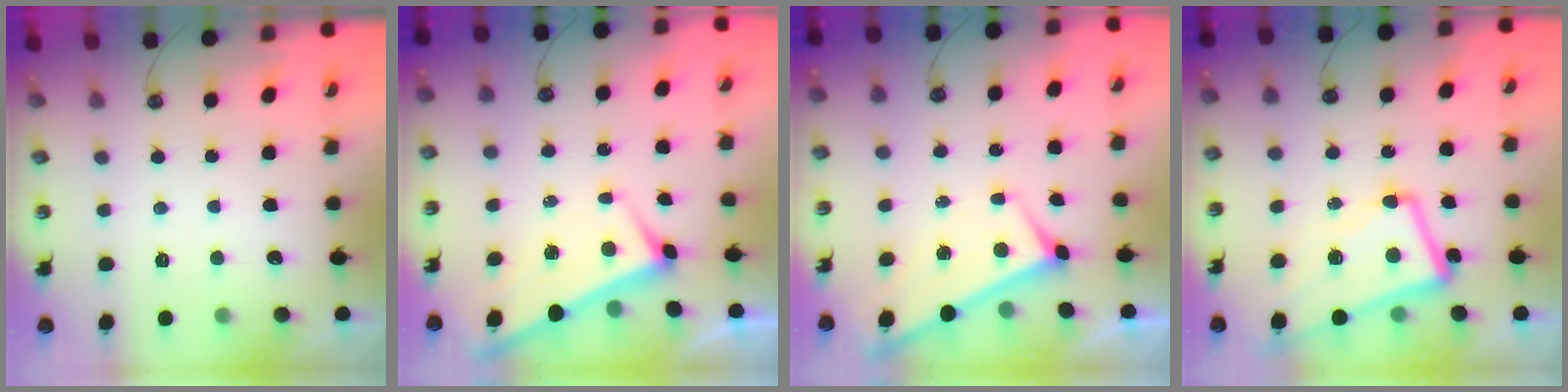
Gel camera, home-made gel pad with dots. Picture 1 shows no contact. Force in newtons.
{"total": 2.7, "press": 2.7, "slide": 0.2}
{"total": 1.9, "press": 1.9, "slide": 0.2}
{"total": 5.8, "press": 5.4, "slide": 2.2}